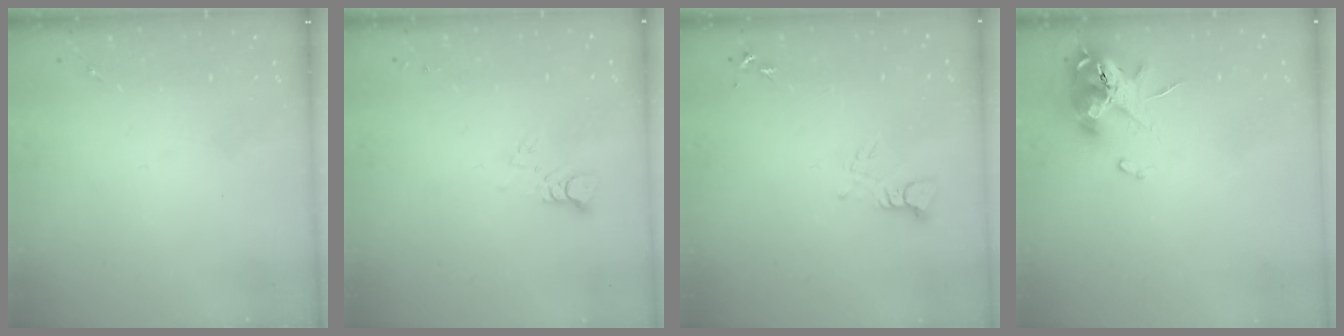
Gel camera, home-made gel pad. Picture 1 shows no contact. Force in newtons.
{"total": 2.9, "press": 2.9, "slide": 0.2}
{"total": 3.5, "press": 3.5, "slide": 0.2}
{"total": 11.3, "press": 11.2, "slide": 1.6}